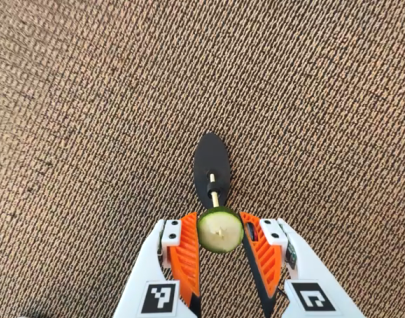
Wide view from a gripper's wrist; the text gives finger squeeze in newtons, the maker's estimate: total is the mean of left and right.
{"total": 6.5, "left": 6.1, "right": 6.9}